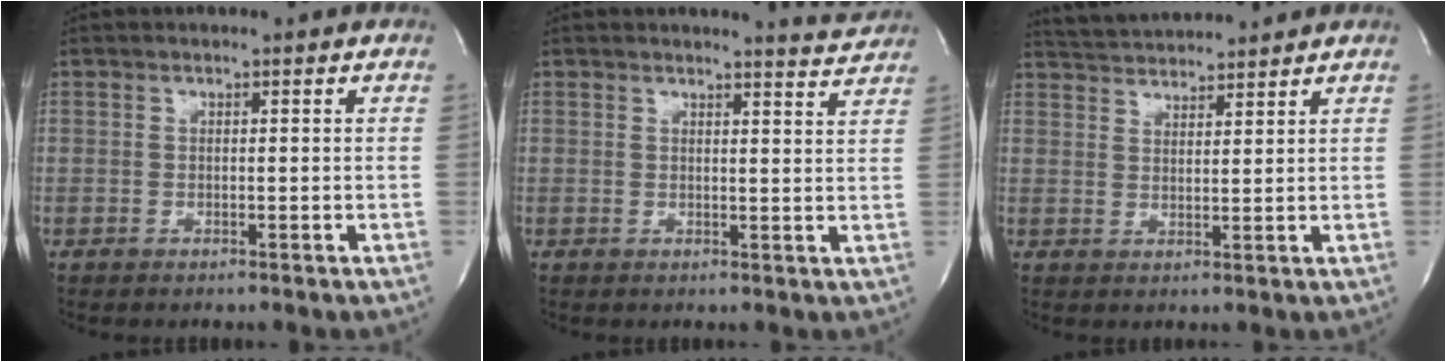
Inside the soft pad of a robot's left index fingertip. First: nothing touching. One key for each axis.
{"total": 3.7, "fx": 3.6, "fy": -0.5, "fz": -0.4, "tx": -0.004, "ty": -0.032, "tz": 0.030}
{"total": 7.4, "fx": 7.3, "fy": 0.4, "fz": 1.4, "tx": -0.036, "ty": 0.022, "tz": 0.120}